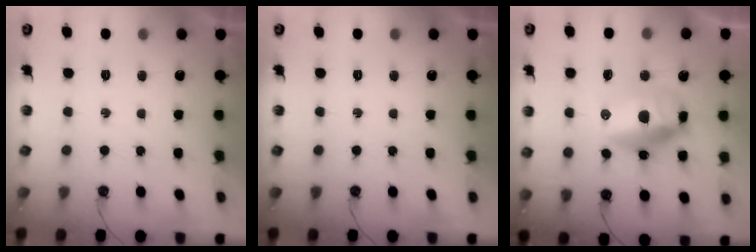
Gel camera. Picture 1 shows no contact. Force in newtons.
{"total": 0.0}
{"total": 13.8, "press": 13.6, "slide": 2.8}